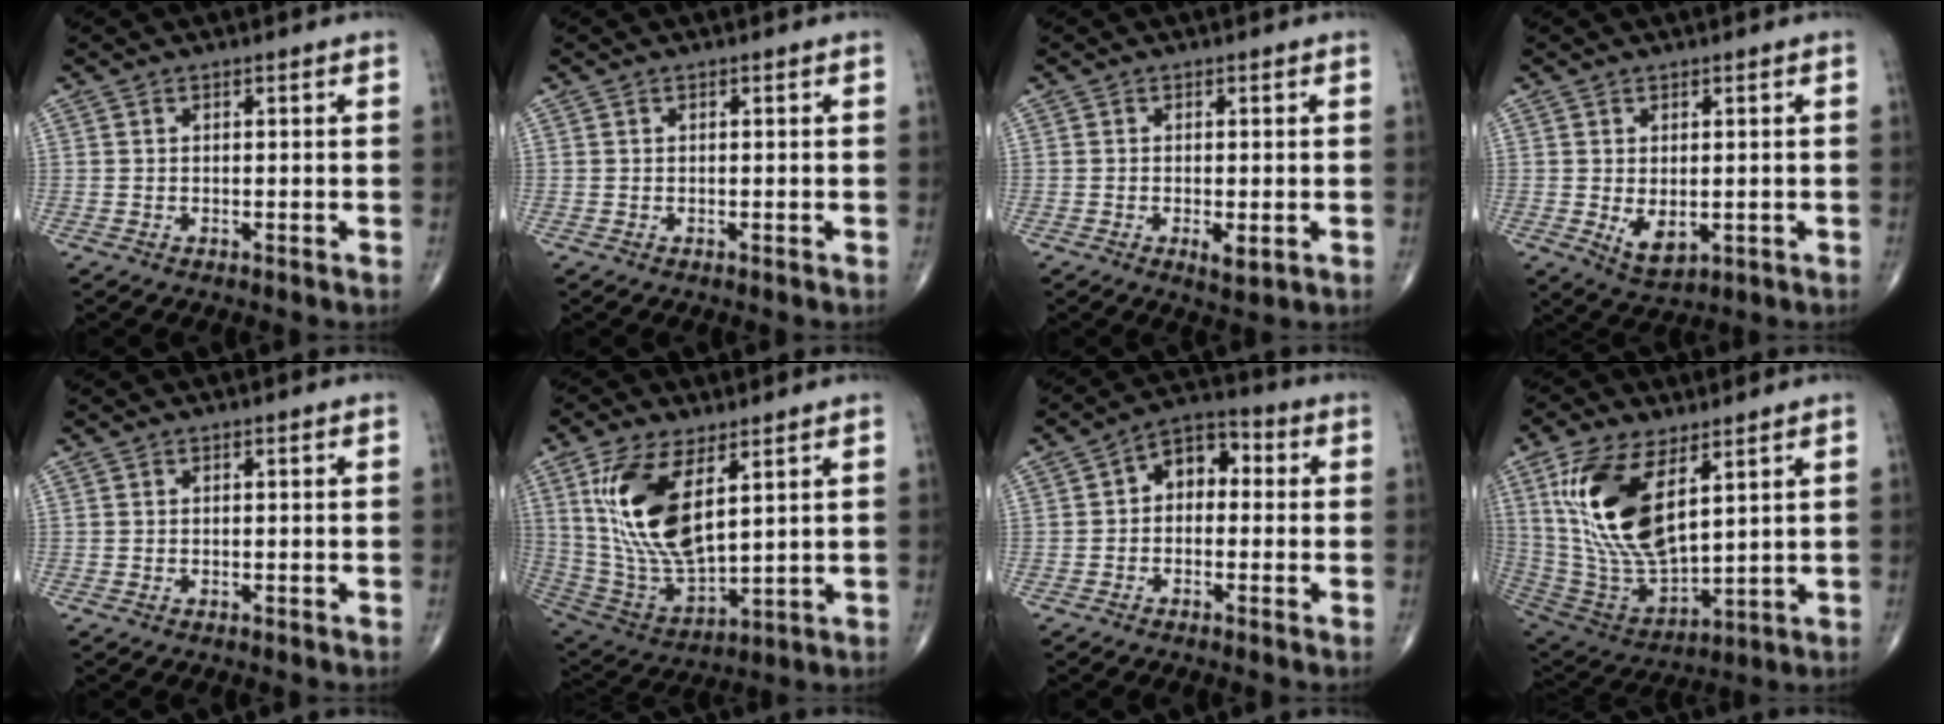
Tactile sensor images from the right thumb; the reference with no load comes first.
{"total": 0.0}
{"total": 2.9, "force": [-0.8, 1.0, 2.6], "torque": [-0.042, -0.009, -0.014]}
{"total": 4.8, "force": [-0.6, 2.8, 3.9], "torque": [-0.053, -0.009, 0.005]}
{"total": 0.0}
{"total": 17.8, "force": [6.2, 7.9, 14.7], "torque": [-0.286, -0.027, 0.133]}
{"total": 7.3, "force": [0.3, 5.1, 5.3], "torque": [-0.050, 0.029, -0.013]}
{"total": 19.7, "force": [7.2, 9.2, 15.8], "torque": [-0.306, -0.029, 0.151]}